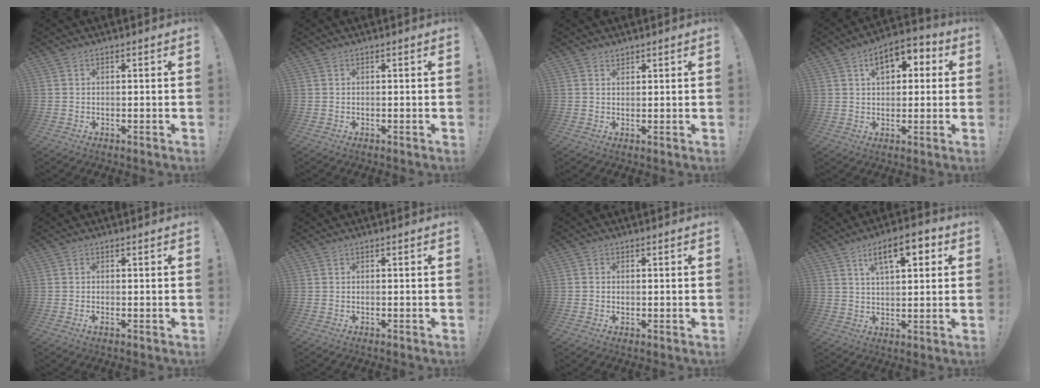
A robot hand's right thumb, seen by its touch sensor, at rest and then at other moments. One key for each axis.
{"total": 0.0}
{"total": 1.8, "fx": 1.5, "fy": 1.0, "fz": 0.2, "tx": 0.009, "ty": -0.011, "tz": 0.026}
{"total": 9.1, "fx": 3.5, "fy": 5.6, "fz": 6.2, "tx": -0.083, "ty": -0.004, "tz": 0.059}
{"total": 0.7, "fx": -0.1, "fy": 0.4, "fz": 0.6, "tx": -0.003, "ty": -0.002, "tz": -0.003}
{"total": 0.0}
{"total": 1.2, "fx": 0.1, "fy": 1.2, "fz": 0.3, "tx": 0.002, "ty": 0.002, "tz": -0.001}
{"total": 10.7, "fx": 4.6, "fy": 4.2, "fz": 8.7, "tx": -0.133, "ty": -0.005, "tz": 0.076}